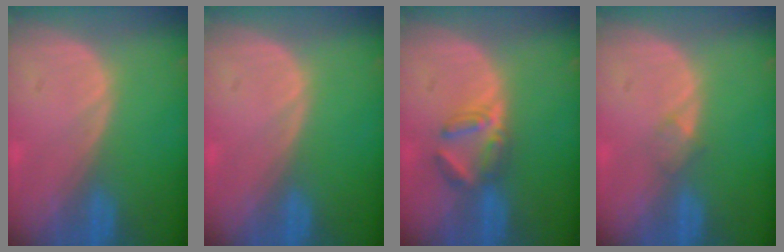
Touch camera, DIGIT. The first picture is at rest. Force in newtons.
{"total": 0.0}
{"total": 4.4, "press": 4.3, "slide": 1.1}
{"total": 1.4, "press": 1.4, "slide": 0.1}